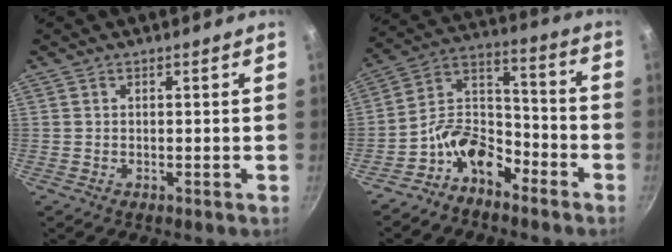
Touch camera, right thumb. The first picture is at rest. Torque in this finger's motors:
{"motor_torque": [1.12, 0.33, 0.63, -0.49, 0.05]}